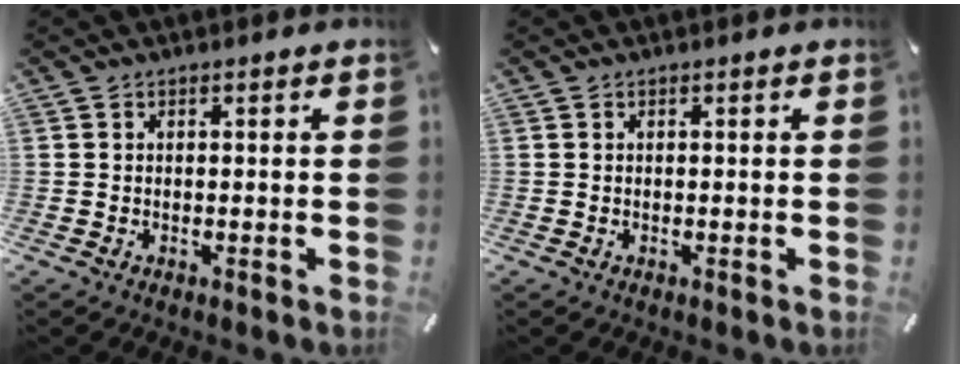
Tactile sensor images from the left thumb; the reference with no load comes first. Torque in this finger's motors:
{"motor_torque": [0.16, 0.16, 0.01, -0.01, 0.02]}